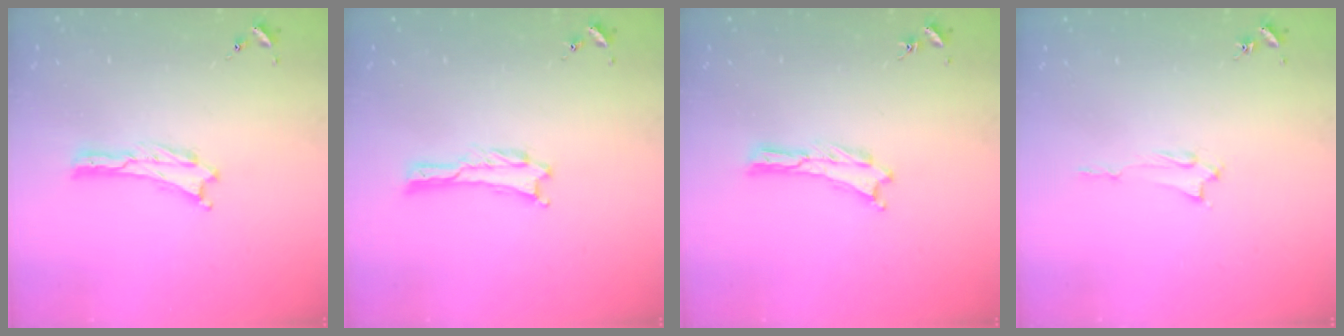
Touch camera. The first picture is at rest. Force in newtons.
{"total": 0.6, "press": 0.6, "slide": 0.1}
{"total": 0.0}
{"total": 1.3, "press": 1.3, "slide": 0.2}